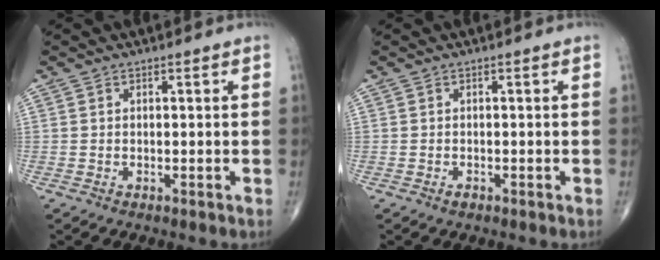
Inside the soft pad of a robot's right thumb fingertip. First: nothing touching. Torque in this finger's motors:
{"motor_torque": [-0.27, 0.08, -0.08, 0.00, 0.02]}